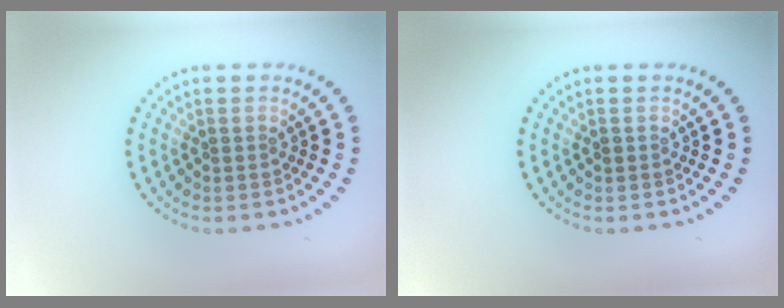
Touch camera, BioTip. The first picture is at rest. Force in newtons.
{"total": 0.6, "press": 0.5, "slide": 0.2}